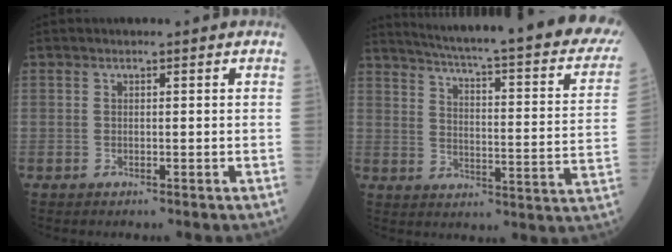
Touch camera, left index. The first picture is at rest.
{"total": 31.3, "force": [26.2, 3.0, 16.9], "torque": [-0.241, -0.066, 0.319]}